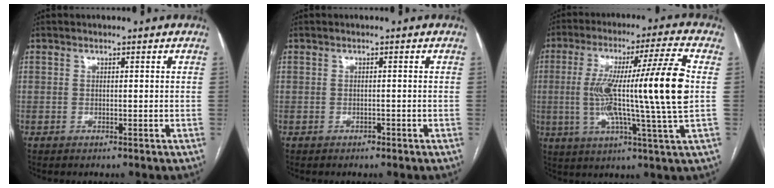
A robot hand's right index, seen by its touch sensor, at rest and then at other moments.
{"total": 0.6, "force": [-0.4, 0.3, 0.2], "torque": [-0.006, 0.000, -0.006]}
{"total": 18.7, "force": [0.5, -1.3, 18.6], "torque": [-0.323, 0.004, -0.007]}